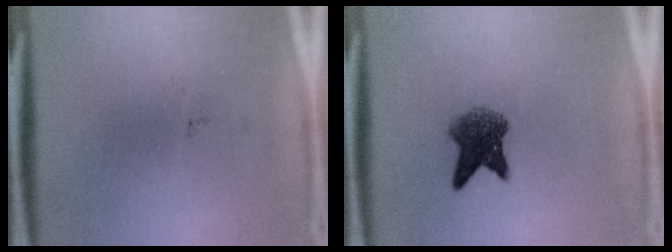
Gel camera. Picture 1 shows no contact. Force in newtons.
{"total": 5.2}